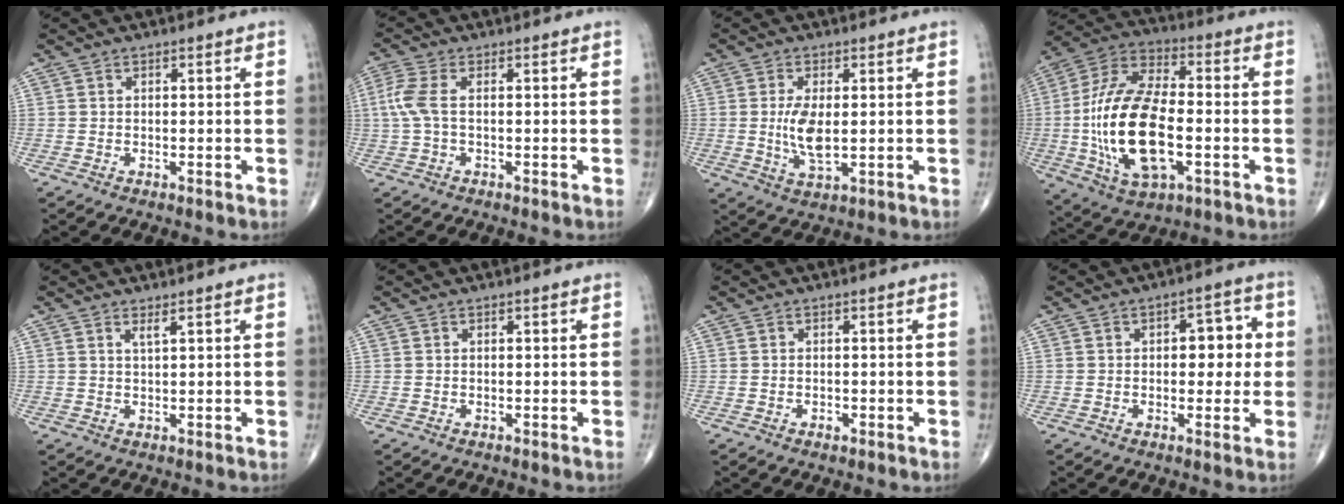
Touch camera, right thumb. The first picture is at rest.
{"total": 4.5, "force": [0.1, 2.1, 4.0], "torque": [-0.119, 0.007, -0.004]}
{"total": 6.6, "force": [0.1, 2.7, 6.0], "torque": [-0.118, -0.015, 0.006]}
{"total": 21.8, "force": [-3.3, 10.6, 18.8], "torque": [-0.377, 0.018, -0.054]}
{"total": 1.2, "force": [0.8, 0.1, 0.9], "torque": [-0.020, -0.009, 0.016]}
{"total": 0.0}
{"total": 0.9, "force": [-0.4, 0.6, 0.5], "torque": [-0.008, 0.001, -0.006]}
{"total": 7.3, "force": [0.6, 4.1, 6.0], "torque": [-0.041, 0.013, 0.006]}